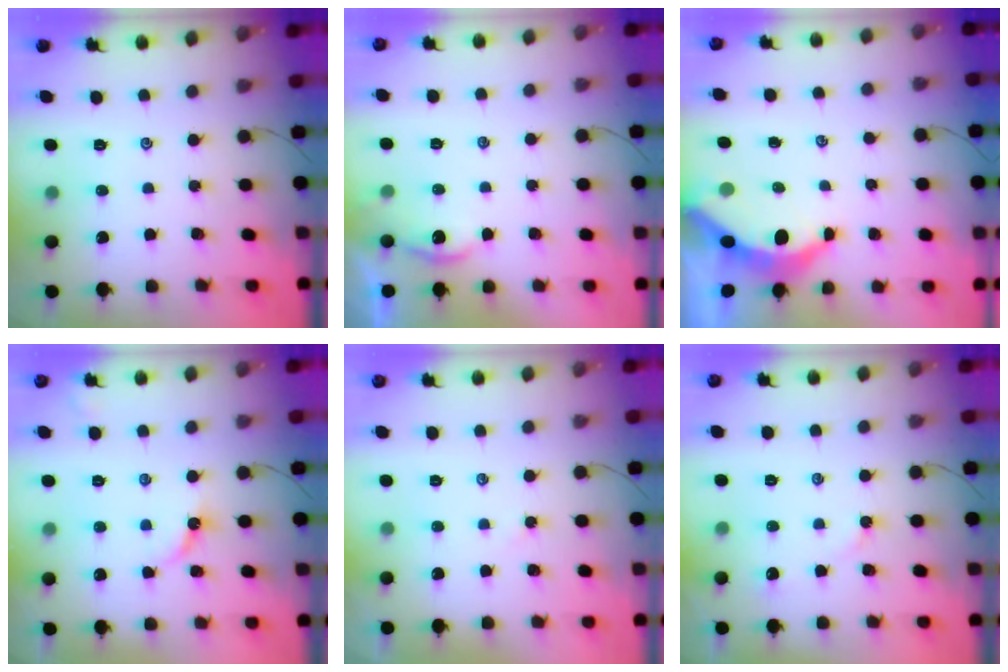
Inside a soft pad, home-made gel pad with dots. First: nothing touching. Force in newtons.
{"total": 2.4, "press": 2.4, "slide": 0.1}
{"total": 5.4, "press": 5.4, "slide": 0.6}
{"total": 5.0, "press": 5.0, "slide": 0.6}
{"total": 1.8, "press": 1.7, "slide": 0.3}
{"total": 2.7, "press": 2.7, "slide": 0.3}